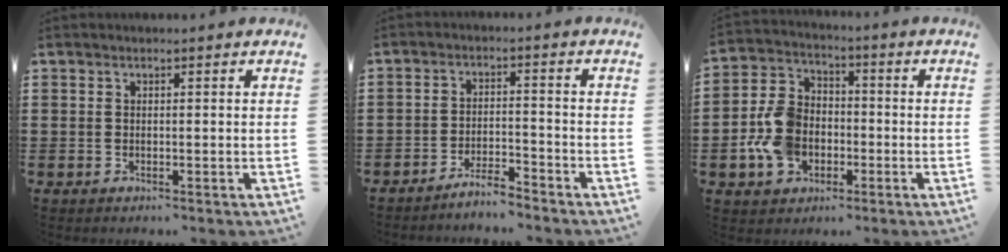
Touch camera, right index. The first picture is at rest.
{"total": 3.7, "force": [-3.6, 0.1, 0.7], "torque": [-0.017, 0.005, -0.075]}
{"total": 9.1, "force": [-2.3, 6.9, 5.5], "torque": [-0.144, 0.014, -0.045]}